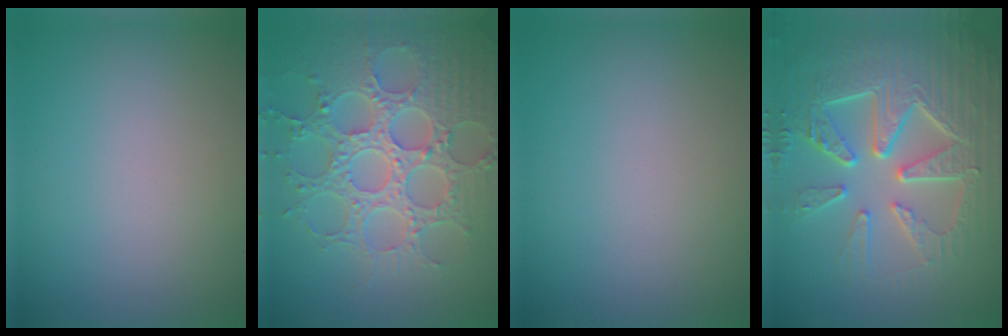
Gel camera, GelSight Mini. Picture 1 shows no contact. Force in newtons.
{"total": 8.3, "press": 6.5, "slide": 5.1}
{"total": 0.0}
{"total": 9.3, "press": 6.7, "slide": 6.4}